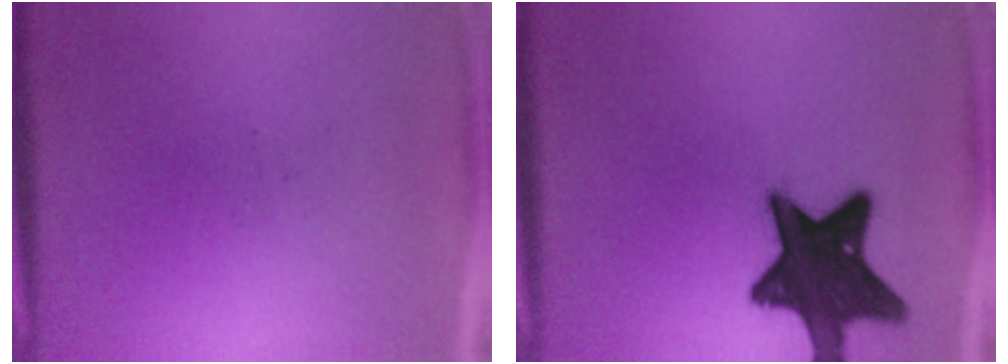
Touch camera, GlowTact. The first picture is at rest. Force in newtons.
{"total": 17.0}